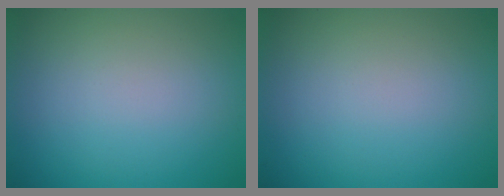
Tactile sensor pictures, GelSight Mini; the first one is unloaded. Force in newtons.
{"total": 0.0}